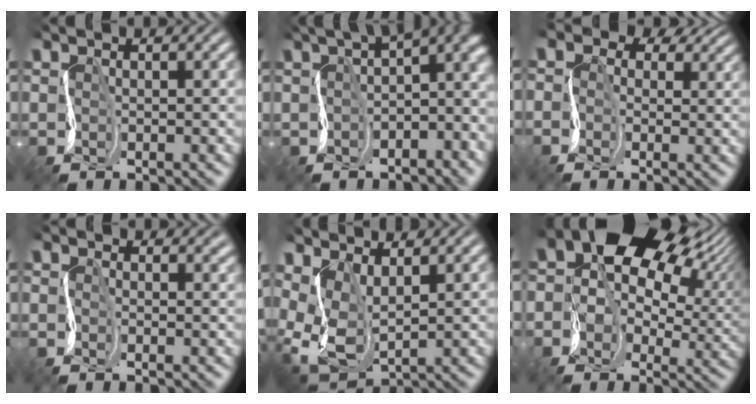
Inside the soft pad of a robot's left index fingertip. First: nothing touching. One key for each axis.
{"total": 6.8, "fx": 0.5, "fy": 3.2, "fz": 6.0, "tx": -0.066, "ty": 0.008, "tz": 0.018}
{"total": 4.9, "fx": 1.5, "fy": 4.0, "fz": 2.5, "tx": -0.050, "ty": 0.011, "tz": -0.002}
{"total": 0.7, "fx": -0.5, "fy": 0.5, "fz": 0.0, "tx": 0.002, "ty": 0.001, "tz": -0.013}
{"total": 3.7, "fx": 0.4, "fy": 2.2, "fz": 3.0, "tx": -0.088, "ty": -0.006, "tz": 0.020}
{"total": 16.6, "fx": 5.2, "fy": 11.7, "fz": 10.6, "tx": -0.168, "ty": 0.031, "tz": 0.099}